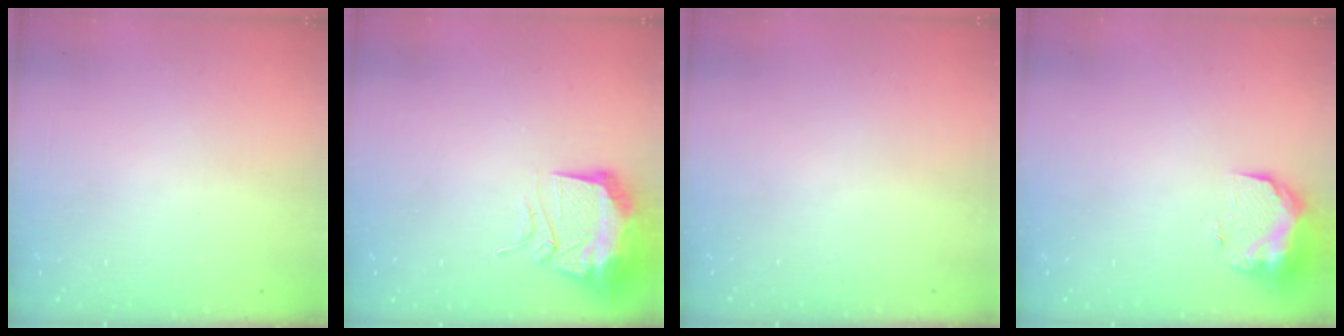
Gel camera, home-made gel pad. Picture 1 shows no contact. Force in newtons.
{"total": 13.6, "press": 13.3, "slide": 2.8}
{"total": 0.0}
{"total": 9.7, "press": 9.6, "slide": 0.9}